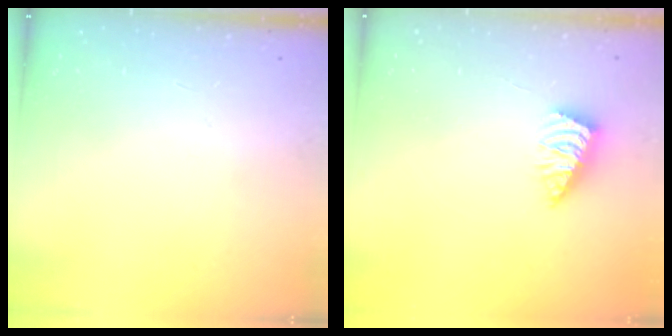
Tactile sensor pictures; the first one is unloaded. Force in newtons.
{"total": 3.2, "press": 3.2, "slide": 0.1}